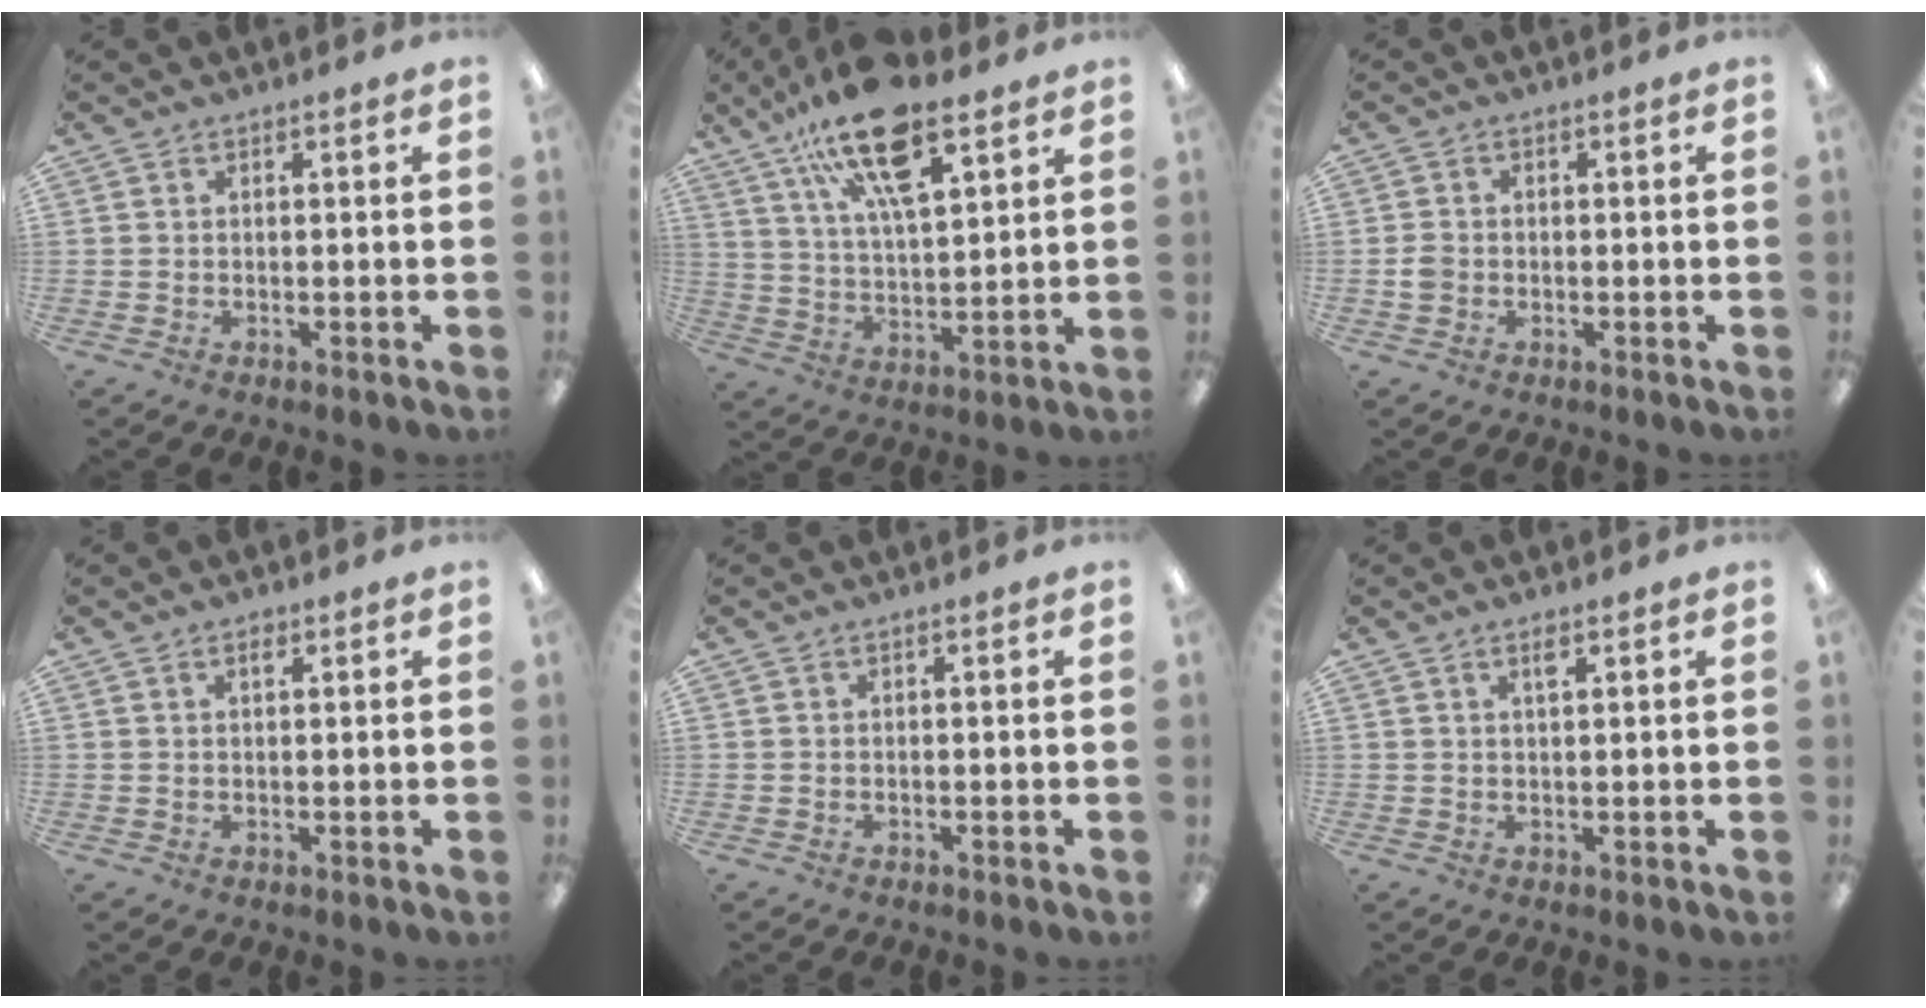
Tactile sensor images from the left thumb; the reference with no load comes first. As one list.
[{"total": 18.1, "force": [12.0, 6.4, 12.0], "torque": [-0.214, -0.051, 0.203]}, {"total": 2.3, "force": [-0.5, 2.0, 0.9], "torque": [-0.007, 0.001, -0.013]}, {"total": 1.4, "force": [0.9, 0.7, 0.8], "torque": [-0.001, -0.005, 0.013]}, {"total": 0.0}, {"total": 2.0, "force": [1.4, 0.5, 1.3], "torque": [-0.023, 0.000, 0.022]}]